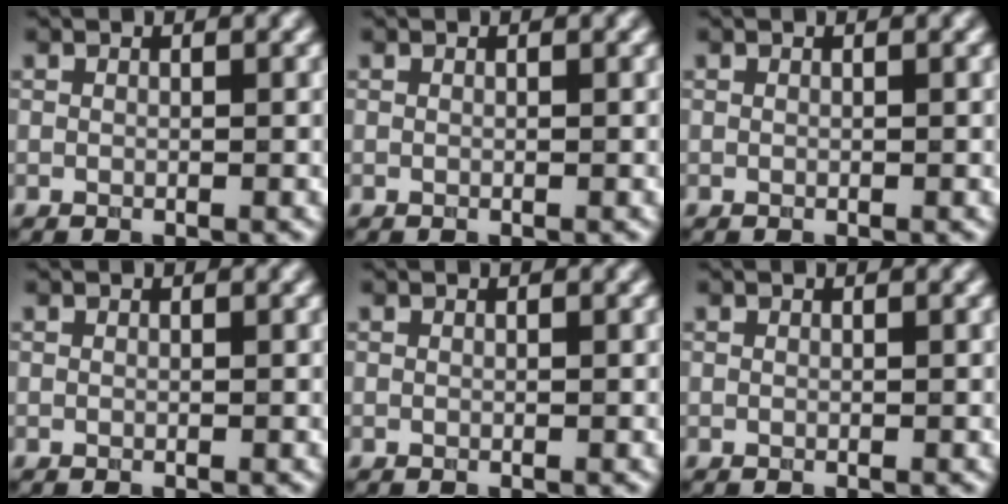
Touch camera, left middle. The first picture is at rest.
{"total": 0.0}
{"total": 0.0}
{"total": 0.0}
{"total": 0.0}
{"total": 0.0}